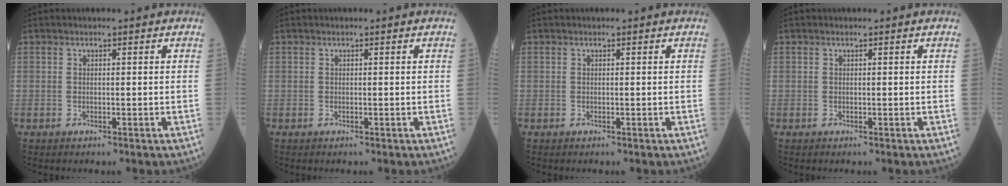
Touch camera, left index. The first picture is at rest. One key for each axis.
{"total": 0.0}
{"total": 0.0}
{"total": 0.0}